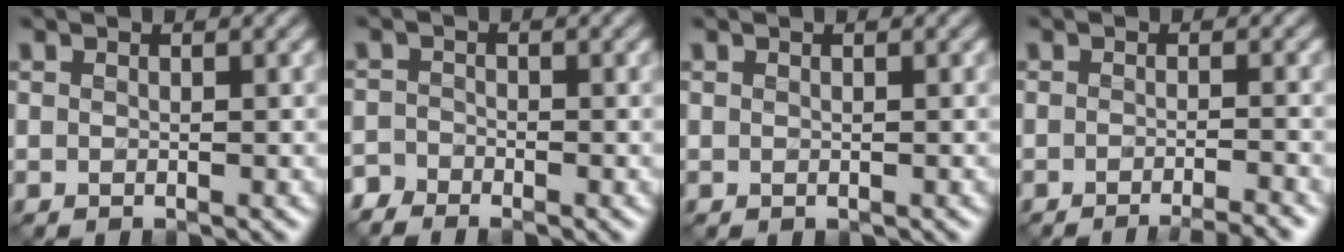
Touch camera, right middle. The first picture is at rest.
{"total": 1.7, "force": [-1.7, 0.4, -0.1], "torque": [-0.003, 0.003, -0.042]}
{"total": 0.0}
{"total": 3.3, "force": [-2.5, 0.2, 2.1], "torque": [-0.025, 0.001, -0.041]}